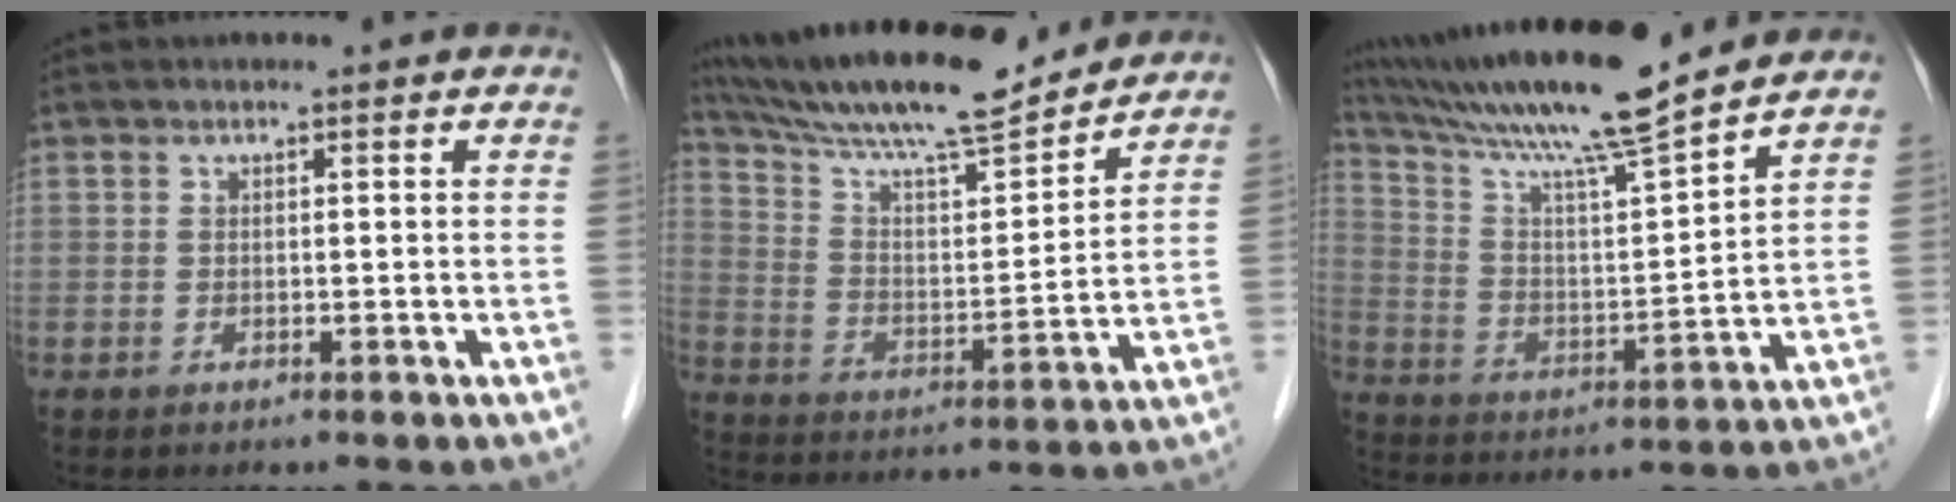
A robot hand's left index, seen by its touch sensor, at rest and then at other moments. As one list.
[{"total": 19.1, "force": [17.0, 2.1, 8.3], "torque": [-0.153, 0.011, 0.277]}, {"total": 17.2, "force": [14.9, -0.7, 8.6], "torque": [-0.159, 0.006, 0.253]}]